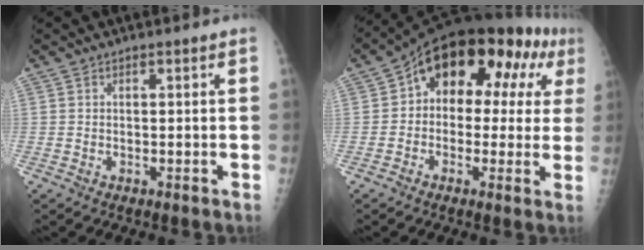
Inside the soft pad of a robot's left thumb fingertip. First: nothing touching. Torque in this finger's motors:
{"motor_torque": [0.88, 1.58, 0.35, -0.22, 0.11]}